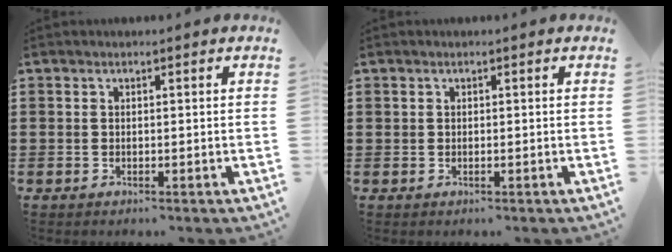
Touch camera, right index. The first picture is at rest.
{"total": 0.0}